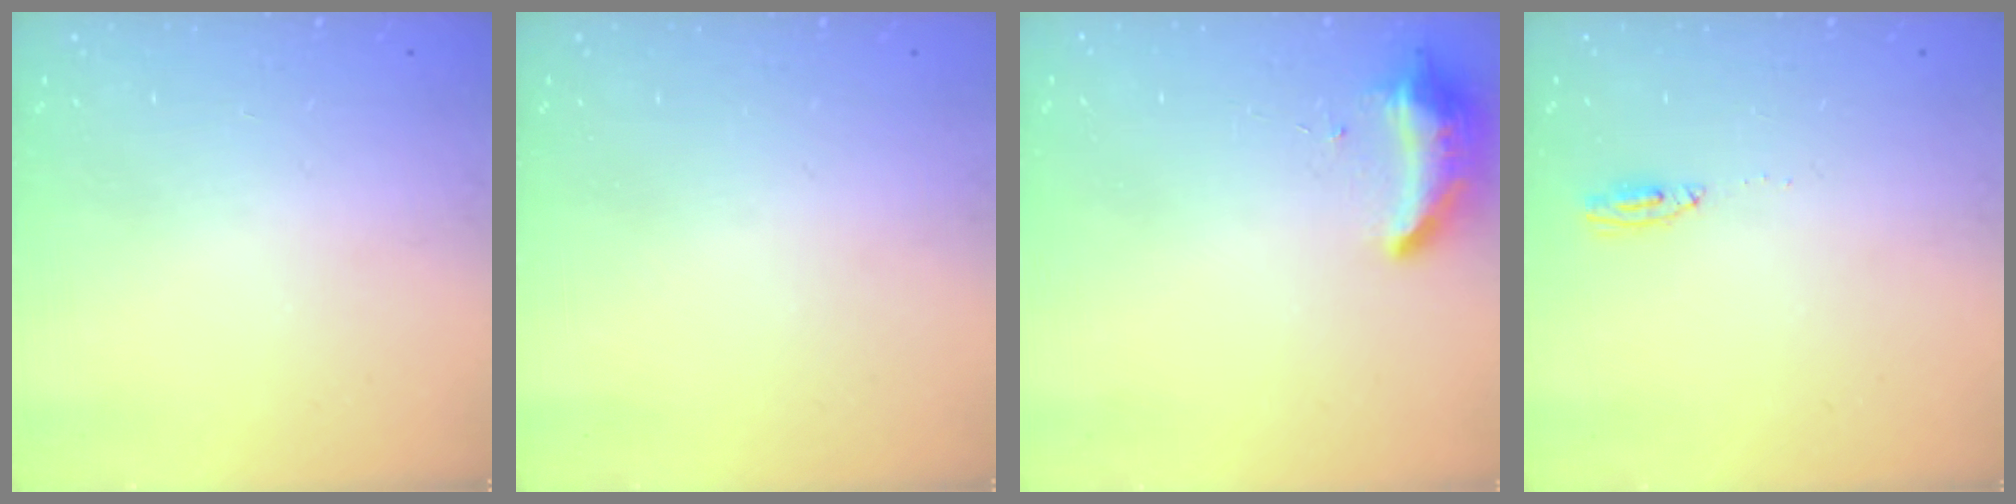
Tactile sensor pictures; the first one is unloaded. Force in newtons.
{"total": 9.9, "press": 2.5, "slide": 9.6}
{"total": 8.4, "press": 8.4, "slide": 0.4}
{"total": 4.8, "press": 2.7, "slide": 4.0}